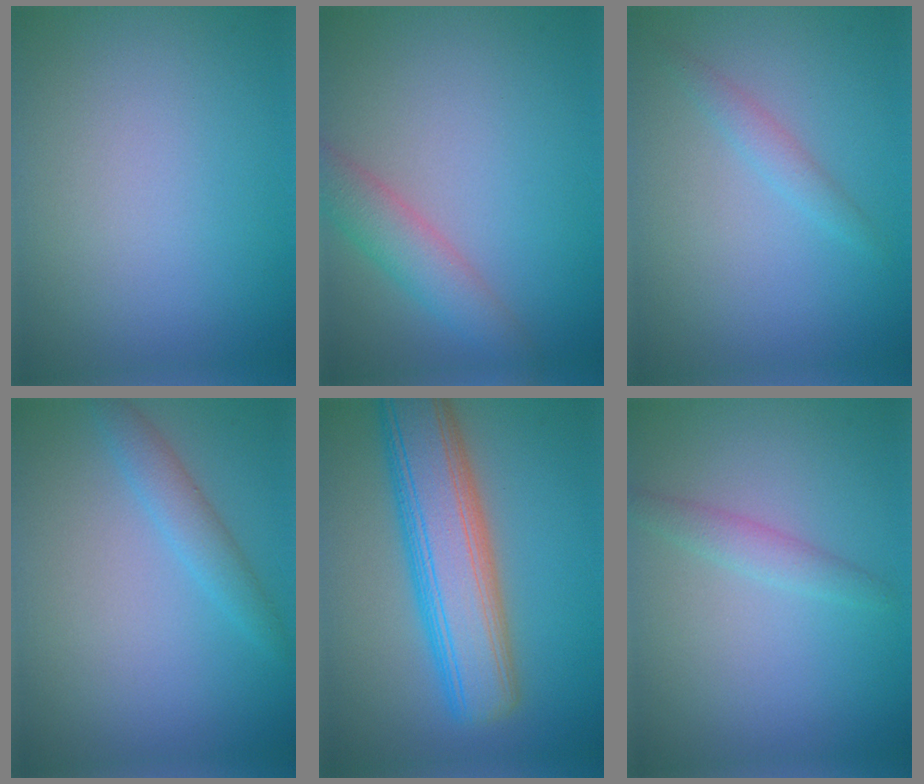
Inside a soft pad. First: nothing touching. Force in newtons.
{"total": 3.5, "press": 3.5, "slide": 0.1}
{"total": 1.1, "press": 1.1, "slide": 0.1}
{"total": 2.0, "press": 2.0, "slide": 0.2}
{"total": 9.0, "press": 9.0, "slide": 0.3}
{"total": 1.5, "press": 1.5, "slide": 0.1}